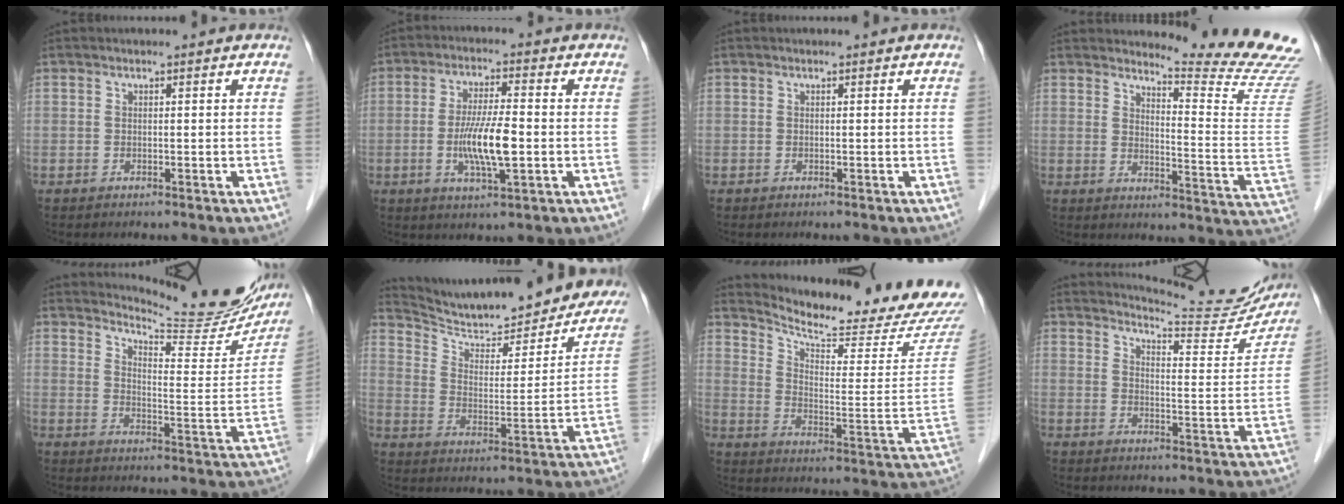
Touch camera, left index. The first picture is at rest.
{"total": 8.2, "force": [-1.8, 1.1, 7.9], "torque": [-0.155, -0.014, -0.035]}
{"total": 0.0}
{"total": 14.4, "force": [13.9, -2.6, 2.8], "torque": [-0.046, -0.142, 0.155]}
{"total": 17.8, "force": [16.7, 1.9, 5.8], "torque": [-0.080, -0.079, 0.202]}
{"total": 24.5, "force": [22.1, 4.5, 9.5], "torque": [-0.145, -0.042, 0.301]}
{"total": 20.2, "force": [19.7, -0.4, 4.4], "torque": [-0.085, -0.121, 0.255]}
{"total": 15.2, "force": [14.8, 0.9, 3.4], "torque": [-0.046, -0.069, 0.172]}